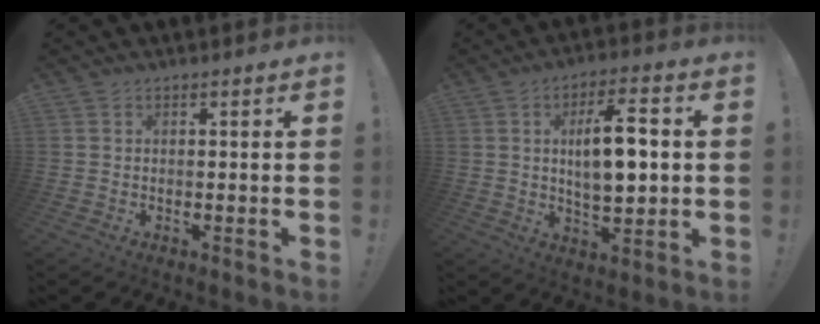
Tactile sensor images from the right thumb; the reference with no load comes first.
{"total": 12.2, "force": [1.5, 5.0, 11.0], "torque": [-0.170, 0.001, 0.021]}